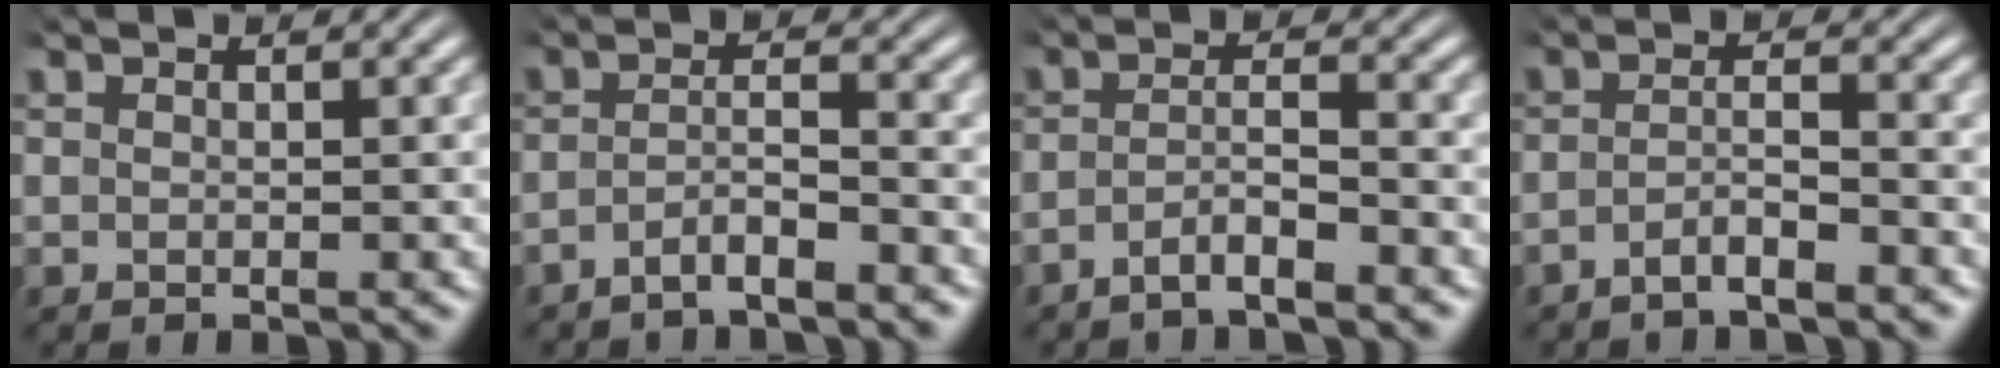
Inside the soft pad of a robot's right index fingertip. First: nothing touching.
{"total": 3.4, "force": [-2.9, 0.5, 1.7], "torque": [-0.028, -0.009, -0.048]}
{"total": 3.5, "force": [-2.9, 0.6, 1.8], "torque": [-0.032, -0.009, -0.047]}
{"total": 3.1, "force": [-2.7, 0.4, 1.5], "torque": [-0.024, -0.009, -0.044]}